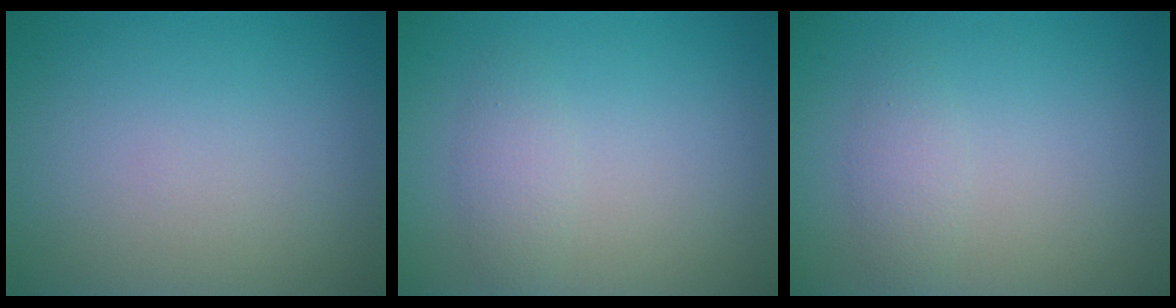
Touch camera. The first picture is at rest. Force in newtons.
{"total": 1.6, "press": 1.6, "slide": 0.0}
{"total": 1.6, "press": 1.6, "slide": 0.0}